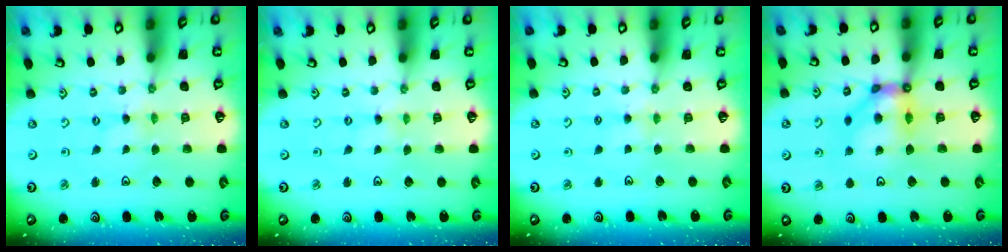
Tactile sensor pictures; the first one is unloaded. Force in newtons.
{"total": 0.0}
{"total": 3.7, "press": 3.7, "slide": 0.7}
{"total": 10.0, "press": 10.0, "slide": 0.9}